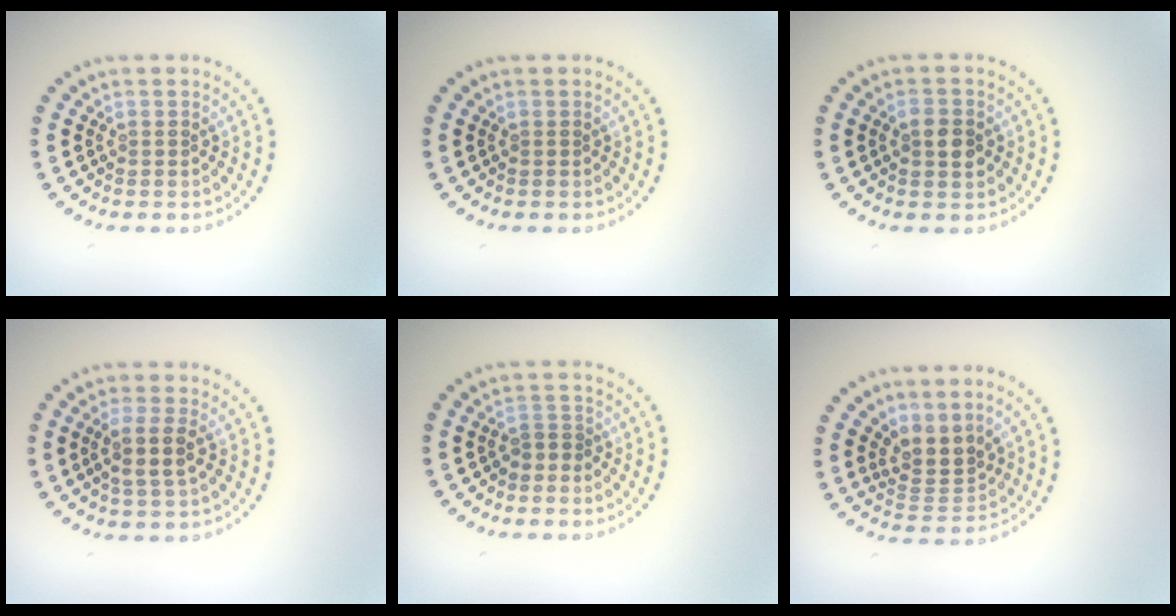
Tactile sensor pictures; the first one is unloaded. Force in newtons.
{"total": 0.0}
{"total": 2.0, "press": 2.0, "slide": 0.1}
{"total": 2.6, "press": 2.3, "slide": 1.2}
{"total": 1.1, "press": 0.9, "slide": 0.7}
{"total": 2.9, "press": 2.0, "slide": 2.1}